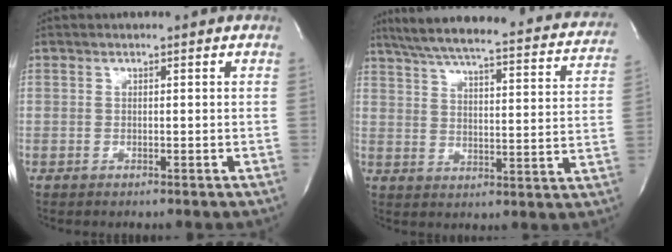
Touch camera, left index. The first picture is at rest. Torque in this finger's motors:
{"motor_torque": [0.63, -0.81, 0.08, 0.07]}